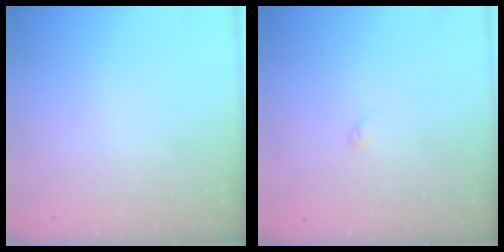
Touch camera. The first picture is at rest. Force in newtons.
{"total": 2.5, "press": 2.5, "slide": 0.5}